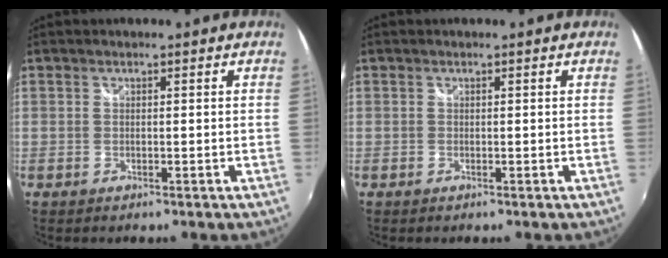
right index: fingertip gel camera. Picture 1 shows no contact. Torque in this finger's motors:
{"motor_torque": [0.09, 0.11, 0.02, 0.01]}